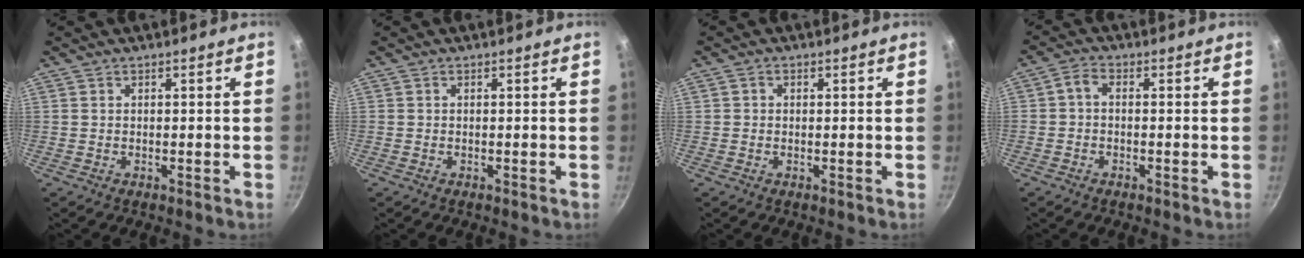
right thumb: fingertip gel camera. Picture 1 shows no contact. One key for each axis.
{"total": 0.0}
{"total": 0.9, "fx": 0.0, "fy": 0.8, "fz": 0.3, "tx": -0.005, "ty": 0.004, "tz": -0.001}
{"total": 2.4, "fx": -0.6, "fy": 1.4, "fz": 1.8, "tx": -0.046, "ty": 0.013, "tz": -0.021}